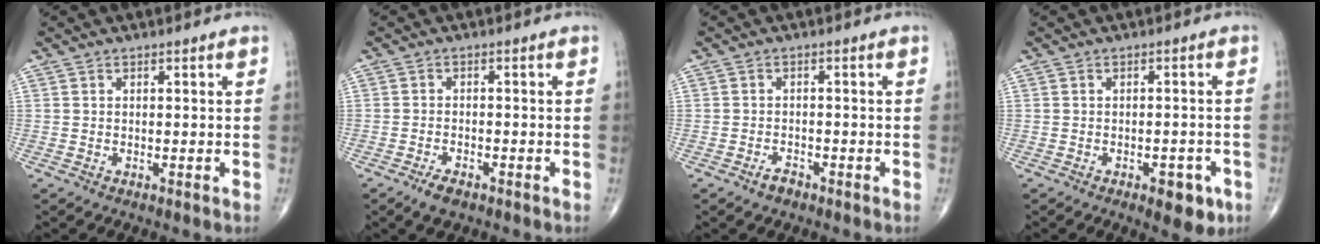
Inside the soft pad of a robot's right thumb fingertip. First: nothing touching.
{"total": 3.2, "force": [-2.2, 1.4, 1.9], "torque": [-0.034, 0.006, -0.037]}
{"total": 2.1, "force": [-1.5, 1.1, 0.9], "torque": [-0.016, 0.007, -0.026]}
{"total": 5.4, "force": [-2.7, 2.7, 3.9], "torque": [-0.030, 0.010, -0.028]}